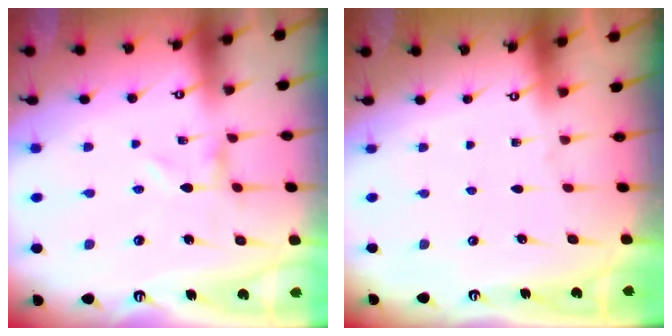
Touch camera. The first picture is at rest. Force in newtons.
{"total": 0.0}